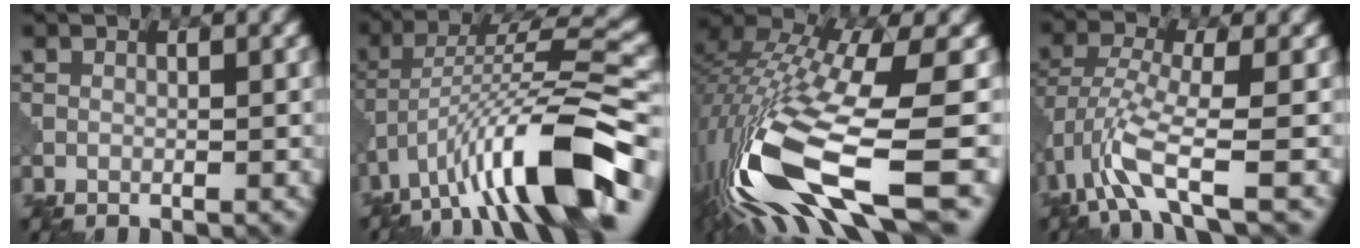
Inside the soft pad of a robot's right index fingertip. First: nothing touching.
{"total": 11.7, "force": [-6.2, 2.9, 9.5], "torque": [-0.160, 0.018, -0.108]}
{"total": 16.3, "force": [-4.9, 5.3, 14.6], "torque": [-0.314, -0.040, -0.073]}
{"total": 6.4, "force": [-3.5, 1.7, 5.1], "torque": [-0.109, 0.000, -0.072]}